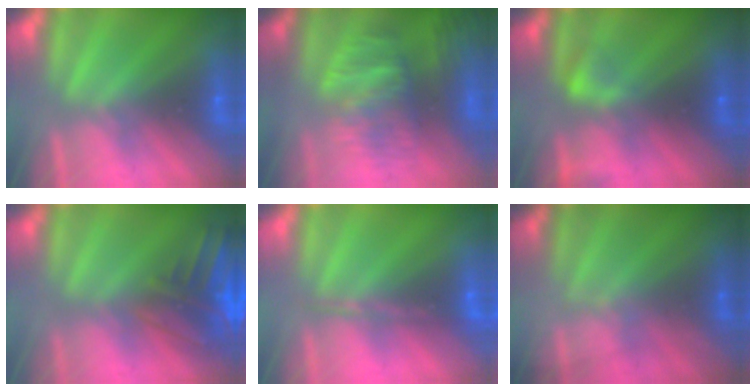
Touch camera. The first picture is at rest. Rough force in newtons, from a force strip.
{"total": 6.5}
{"total": 2.4}
{"total": 8.7}
{"total": 1.7}
{"total": 1.3}